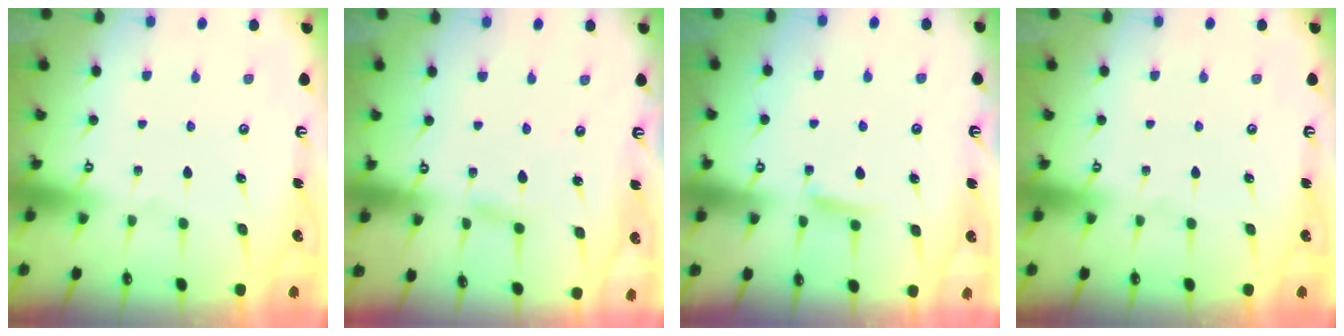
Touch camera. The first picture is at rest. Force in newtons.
{"total": 3.9, "press": 3.9, "slide": 0.3}
{"total": 5.0, "press": 4.9, "slide": 0.8}
{"total": 0.0}